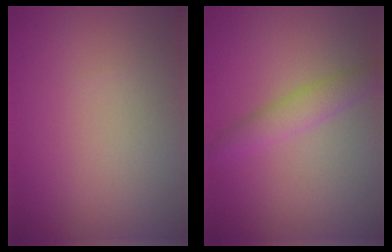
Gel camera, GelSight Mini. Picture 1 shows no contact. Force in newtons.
{"total": 2.7, "press": 2.7, "slide": 0.0}